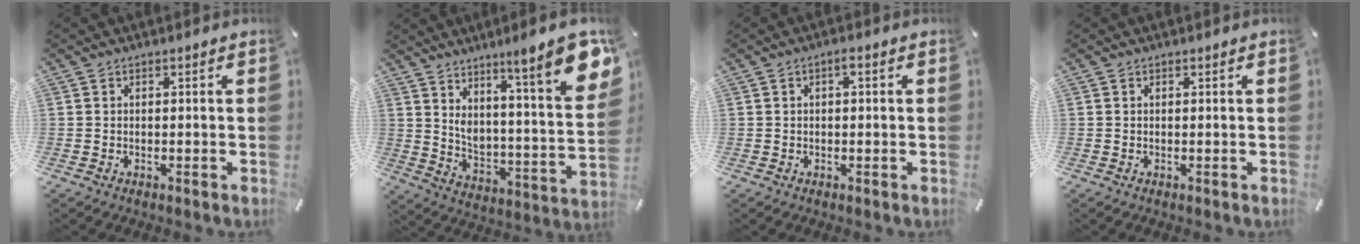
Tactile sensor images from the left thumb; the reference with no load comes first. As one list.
[{"total": 16.2, "force": [11.2, 2.6, 11.5], "torque": [-0.175, -0.096, 0.174]}, {"total": 1.5, "force": [0.2, 0.7, 1.3], "torque": [-0.026, 0.005, 0.002]}, {"total": 0.0}]